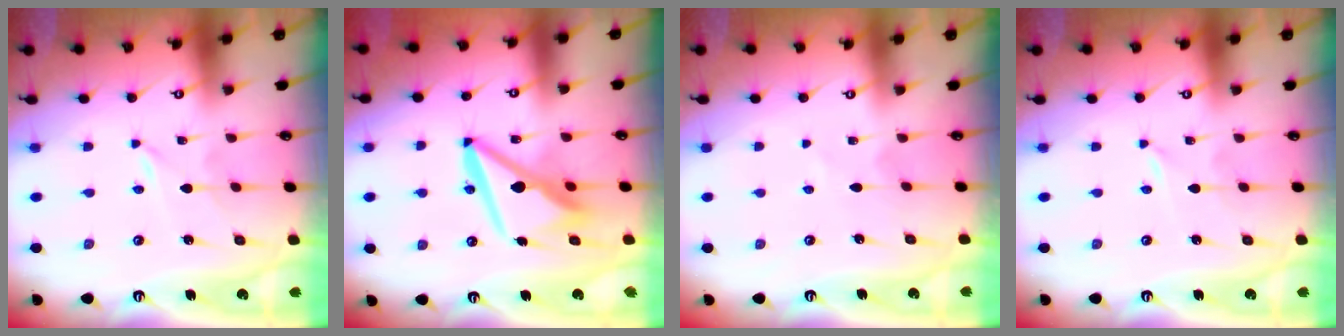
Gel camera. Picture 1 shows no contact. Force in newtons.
{"total": 11.6, "press": 11.5, "slide": 1.3}
{"total": 1.5, "press": 1.5, "slide": 0.3}
{"total": 0.0}